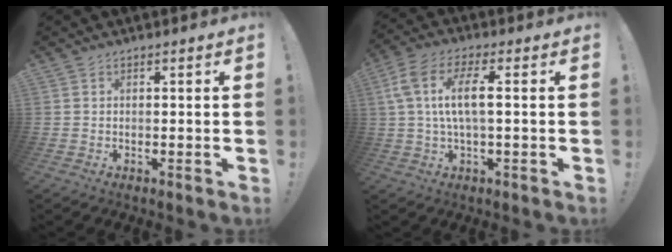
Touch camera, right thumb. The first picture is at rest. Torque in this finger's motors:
{"motor_torque": [-0.09, 0.87, 1.05, 0.06, 0.49]}